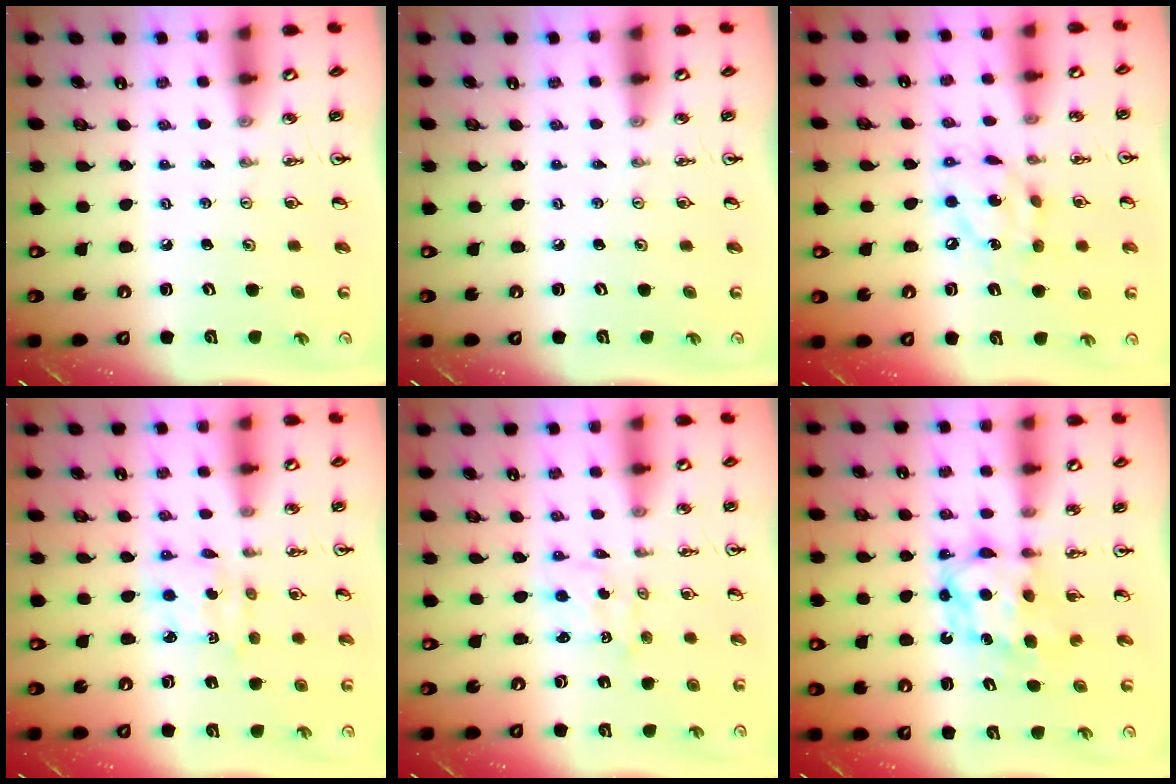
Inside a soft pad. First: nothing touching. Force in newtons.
{"total": 0.0}
{"total": 11.8, "press": 11.8, "slide": 0.9}
{"total": 2.9, "press": 2.9, "slide": 0.2}
{"total": 1.1, "press": 0.7, "slide": 0.8}
{"total": 6.2, "press": 6.1, "slide": 0.5}